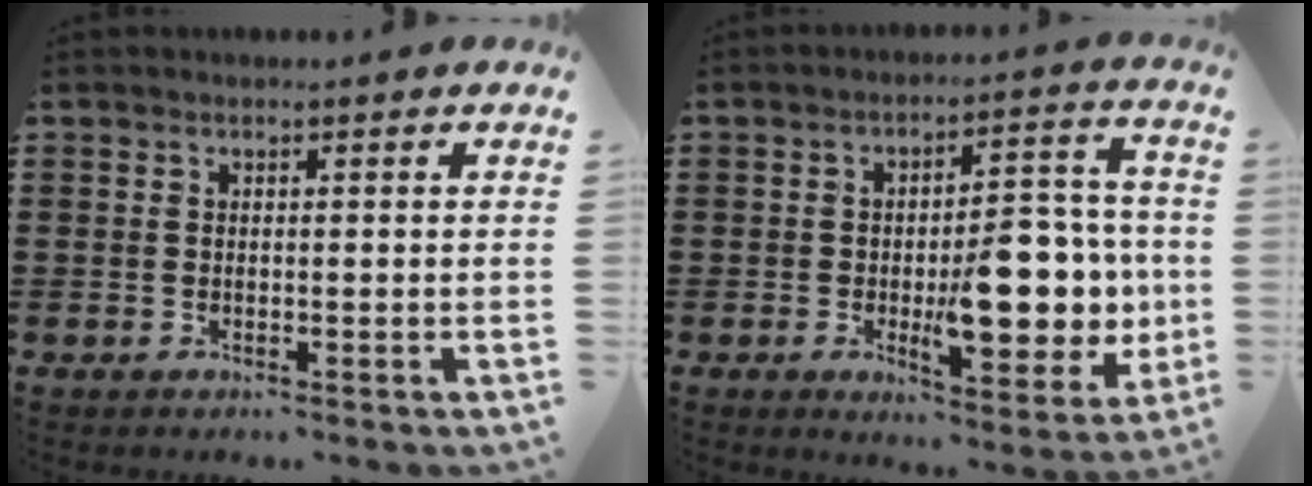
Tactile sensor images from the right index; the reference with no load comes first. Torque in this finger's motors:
{"motor_torque": [0.99, -0.66, 0.93, 0.21]}